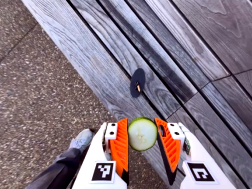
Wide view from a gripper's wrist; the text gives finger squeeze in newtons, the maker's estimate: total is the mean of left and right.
{"total": 11.2, "left": 11.5, "right": 10.8}